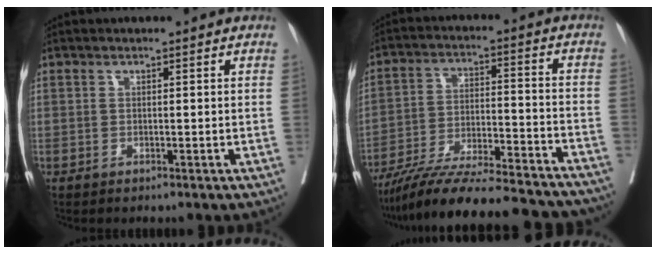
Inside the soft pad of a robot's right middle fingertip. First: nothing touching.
{"total": 25.8, "force": [-23.1, 3.0, 11.2], "torque": [-0.146, -0.021, -0.341]}